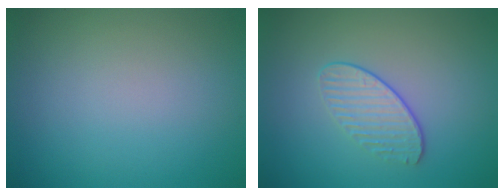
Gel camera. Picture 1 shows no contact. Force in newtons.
{"total": 1.9, "press": 1.5, "slide": 1.2}